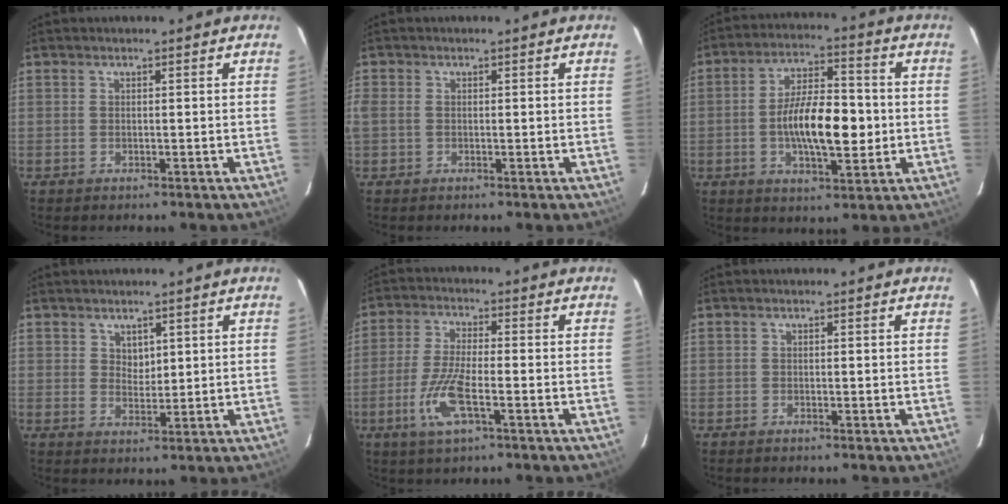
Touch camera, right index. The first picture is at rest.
{"total": 1.8, "force": [-0.1, 1.3, 1.3], "torque": [-0.029, -0.001, -0.005]}
{"total": 13.0, "force": [-1.7, 4.8, 11.9], "torque": [-0.217, 0.005, -0.026]}
{"total": 2.5, "force": [1.5, 1.8, 0.9], "torque": [-0.009, 0.001, 0.029]}
{"total": 9.0, "force": [-3.5, 2.1, 8.0], "torque": [-0.174, -0.008, -0.070]}
{"total": 0.0}